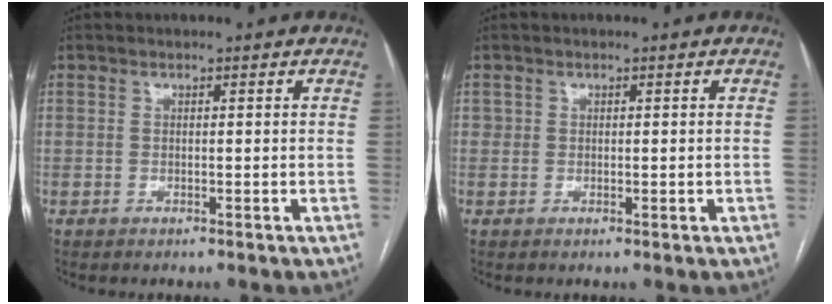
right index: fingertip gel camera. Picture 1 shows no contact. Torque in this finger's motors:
{"motor_torque": [-0.19, 0.25, -0.01, 0.01]}